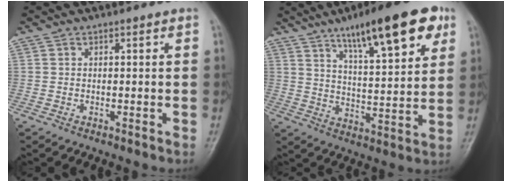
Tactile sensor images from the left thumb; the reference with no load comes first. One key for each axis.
{"total": 18.5, "fx": 10.3, "fy": 4.9, "fz": 14.5, "tx": -0.191, "ty": -0.033, "tz": 0.159}